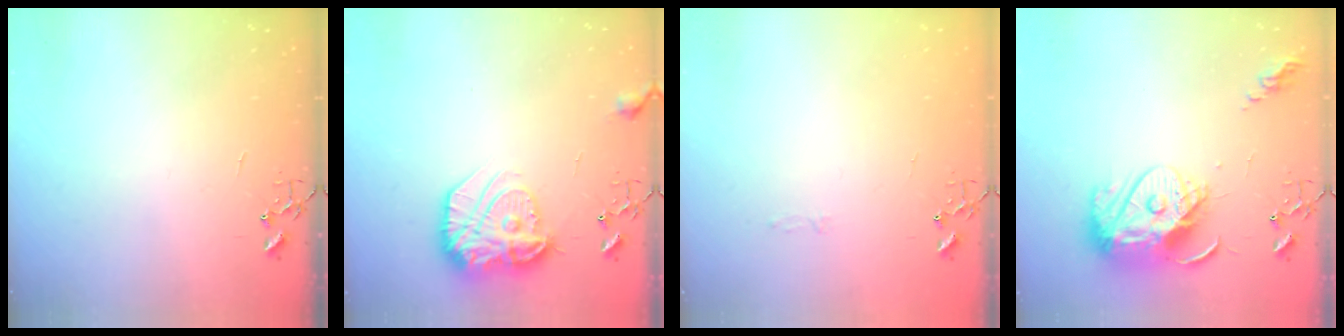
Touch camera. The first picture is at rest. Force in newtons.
{"total": 17.2, "press": 17.2, "slide": 1.1}
{"total": 2.8, "press": 2.8, "slide": 0.4}
{"total": 15.1, "press": 15.0, "slide": 1.1}